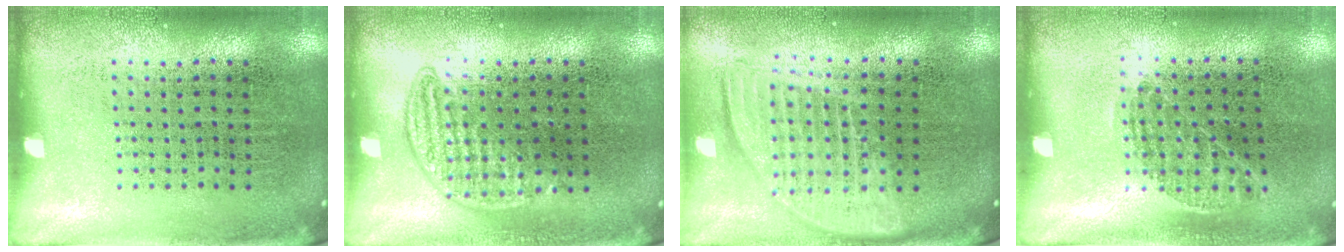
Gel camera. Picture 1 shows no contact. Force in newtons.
{"total": 0.8, "press": 0.7, "slide": 0.4}
{"total": 1.8, "press": 1.6, "slide": 1.0}
{"total": 0.8, "press": 0.6, "slide": 0.5}